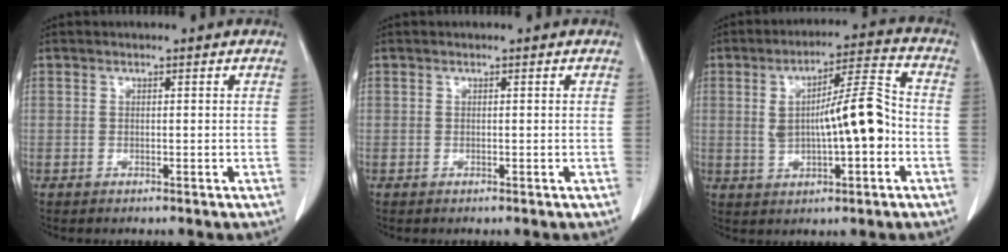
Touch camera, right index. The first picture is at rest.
{"total": 0.0}
{"total": 10.9, "force": [-0.6, 2.2, 10.7], "torque": [-0.177, 0.022, -0.007]}